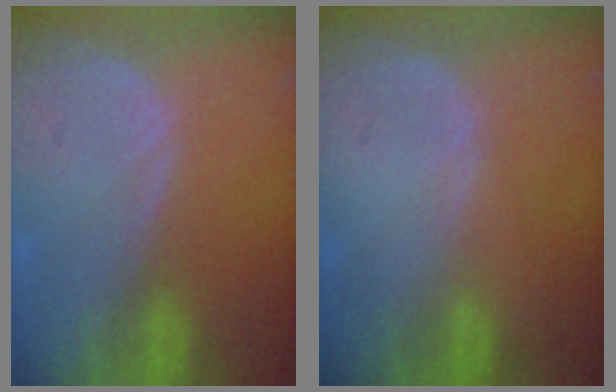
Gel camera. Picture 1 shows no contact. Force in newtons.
{"total": 0.0}